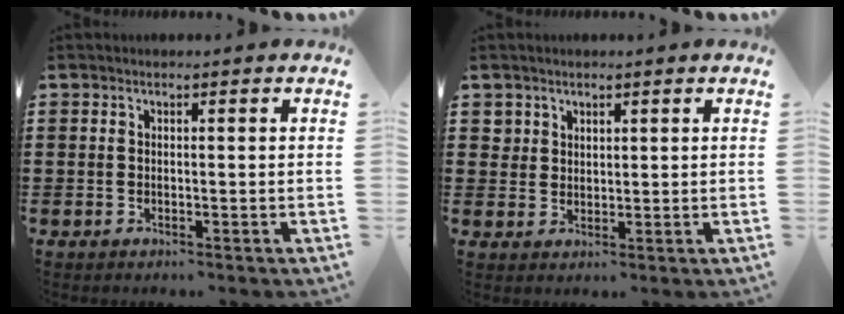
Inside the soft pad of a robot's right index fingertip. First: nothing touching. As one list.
[{"total": 2.3, "force": [1.6, 1.7, 0.2], "torque": [-0.011, 0.008, 0.032]}]